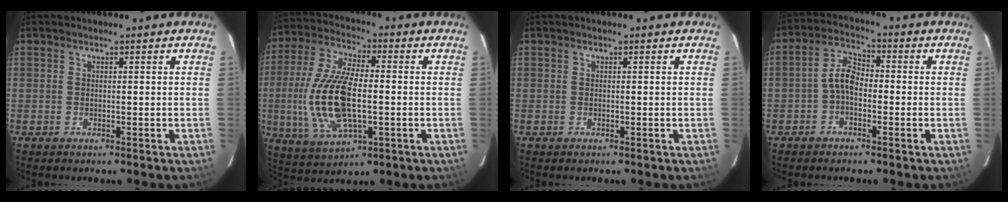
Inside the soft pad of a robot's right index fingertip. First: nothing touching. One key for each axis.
{"total": 17.1, "fx": -1.9, "fy": 7.4, "fz": 15.3, "tx": -0.325, "ty": -0.003, "tz": -0.030}
{"total": 0.0}
{"total": 5.1, "fx": -1.4, "fy": 3.1, "fz": 3.7, "tx": -0.075, "ty": 0.019, "tz": -0.031}